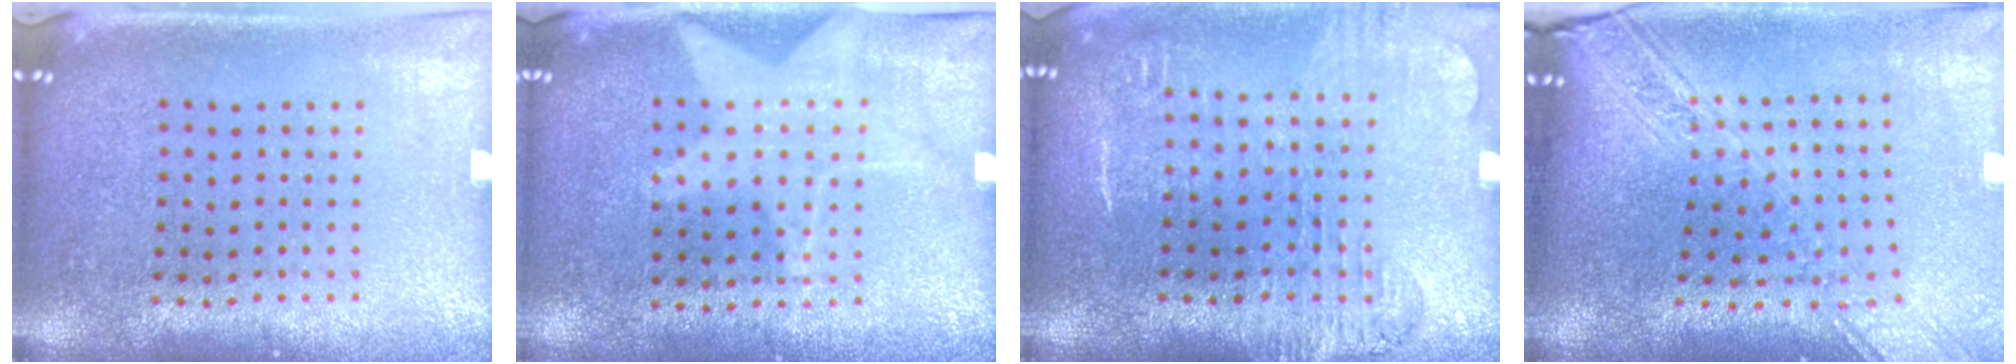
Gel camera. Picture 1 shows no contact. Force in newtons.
{"total": 1.2, "press": 0.9, "slide": 0.8}
{"total": 1.8, "press": 1.5, "slide": 1.0}
{"total": 2.7, "press": 2.1, "slide": 1.6}